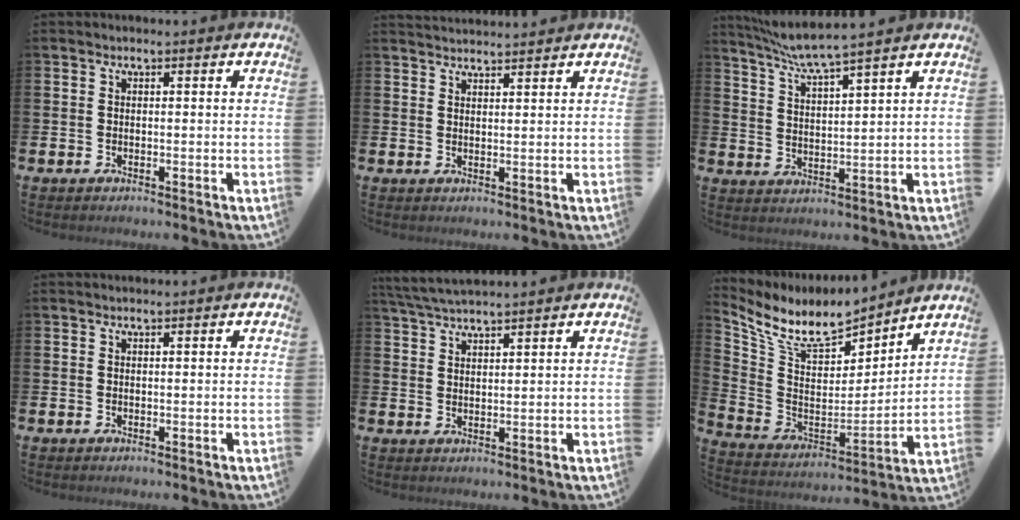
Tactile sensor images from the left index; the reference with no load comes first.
{"total": 2.4, "force": [2.4, 0.2, 0.1], "torque": [0.004, -0.015, 0.042]}
{"total": 5.2, "force": [4.8, -0.6, 1.7], "torque": [-0.050, -0.030, 0.082]}
{"total": 0.0}
{"total": 3.8, "force": [3.7, 0.0, 1.0], "torque": [-0.032, -0.013, 0.069]}
{"total": 9.6, "force": [8.5, 3.2, 3.3], "torque": [-0.108, -0.057, 0.151]}